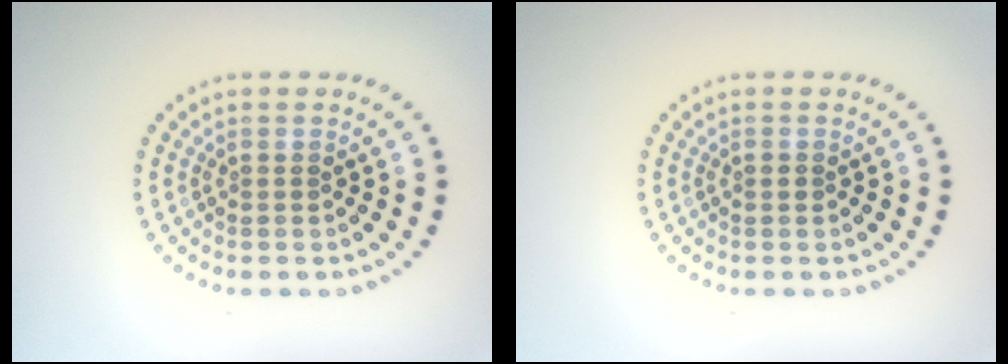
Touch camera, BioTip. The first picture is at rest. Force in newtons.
{"total": 0.6, "press": 0.6, "slide": 0.1}